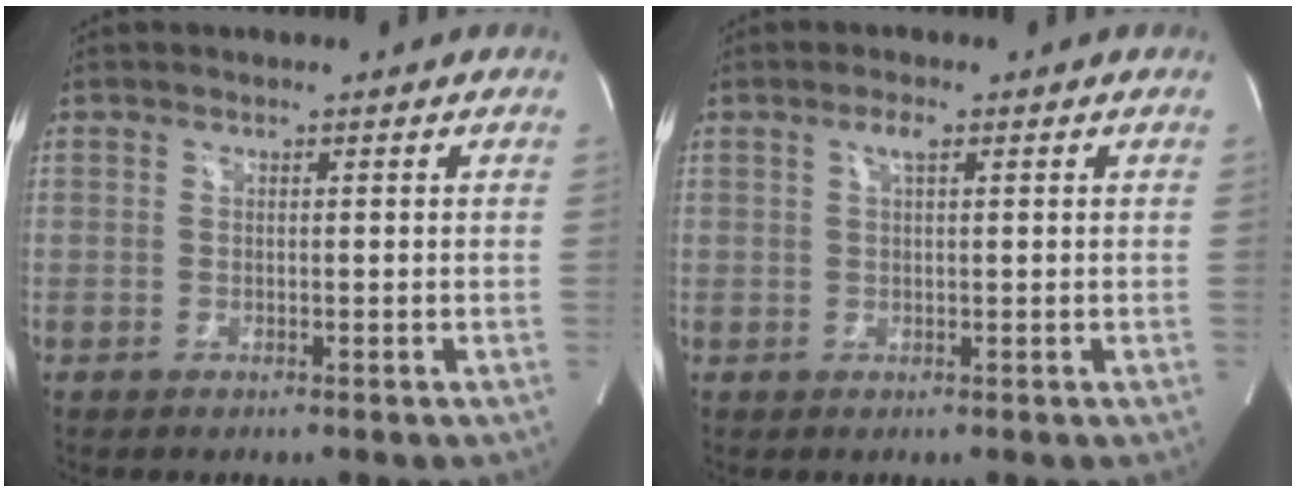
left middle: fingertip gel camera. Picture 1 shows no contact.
{"total": 1.8, "force": [0.8, 0.3, 1.6], "torque": [-0.032, 0.003, 0.014]}